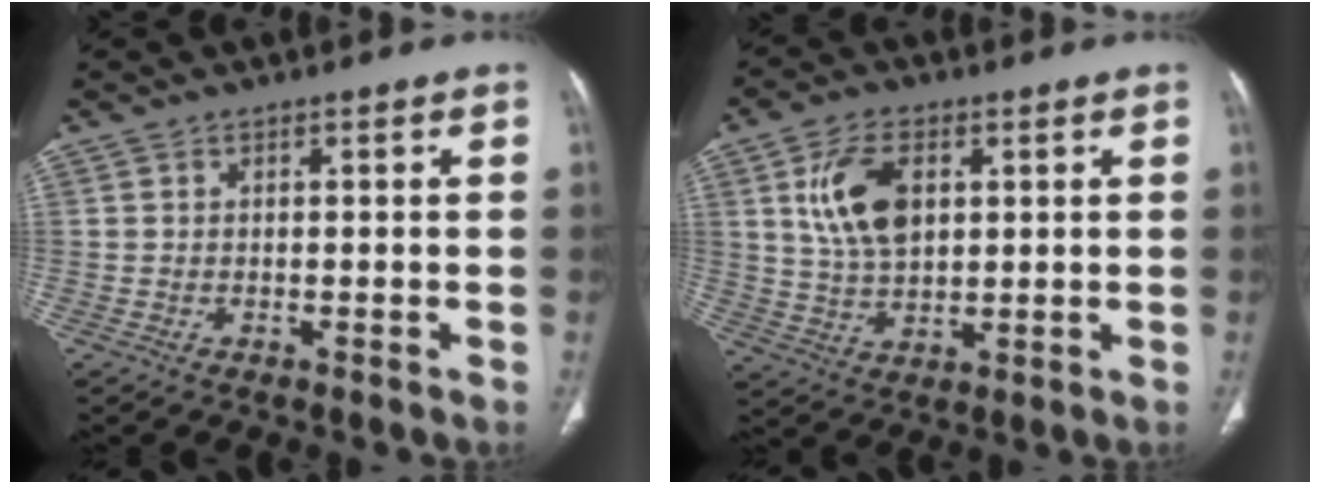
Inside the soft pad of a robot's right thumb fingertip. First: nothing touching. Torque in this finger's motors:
{"motor_torque": [-0.83, 1.51, 0.65, 0.10, 0.31]}